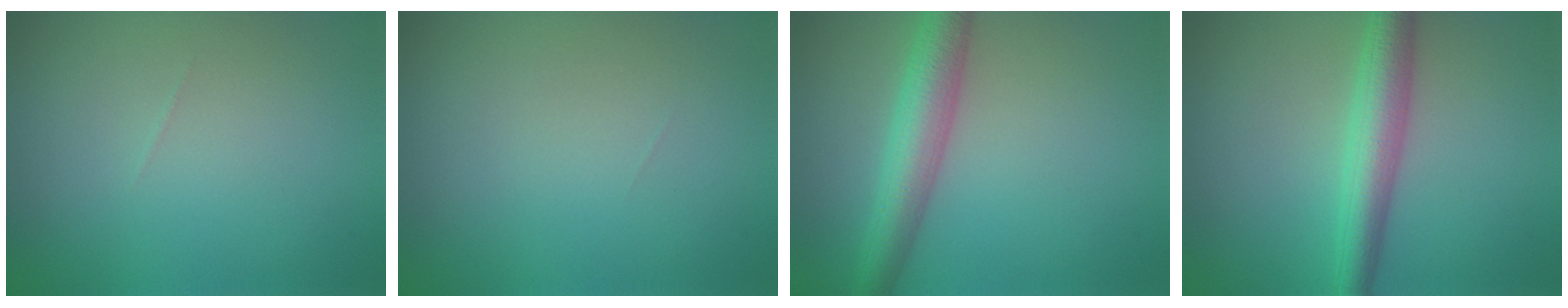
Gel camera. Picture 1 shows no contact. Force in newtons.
{"total": 0.0}
{"total": 4.8, "press": 4.8, "slide": 0.2}
{"total": 4.5, "press": 4.5, "slide": 0.1}